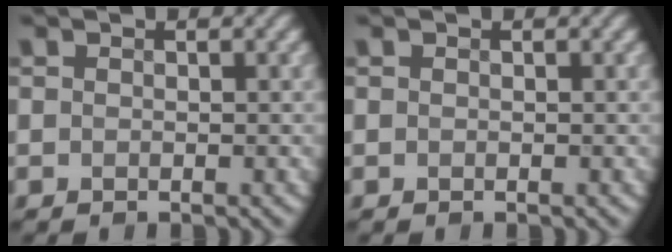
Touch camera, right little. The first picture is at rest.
{"total": 0.0}